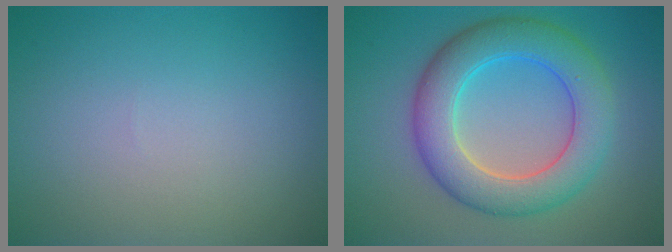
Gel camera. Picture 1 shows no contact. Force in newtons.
{"total": 7.5, "press": 7.5, "slide": 0.2}